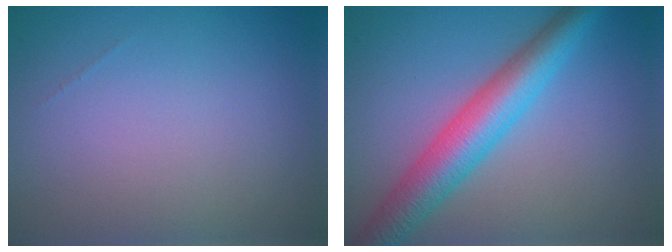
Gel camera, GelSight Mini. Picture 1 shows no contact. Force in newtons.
{"total": 6.0, "press": 6.0, "slide": 0.1}